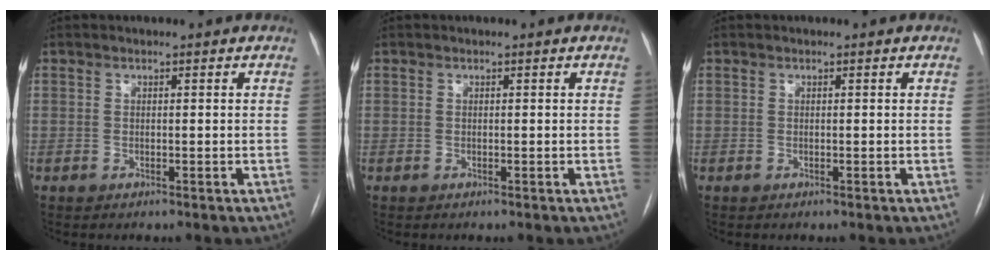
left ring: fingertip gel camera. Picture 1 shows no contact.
{"total": 0.0}
{"total": 0.0}